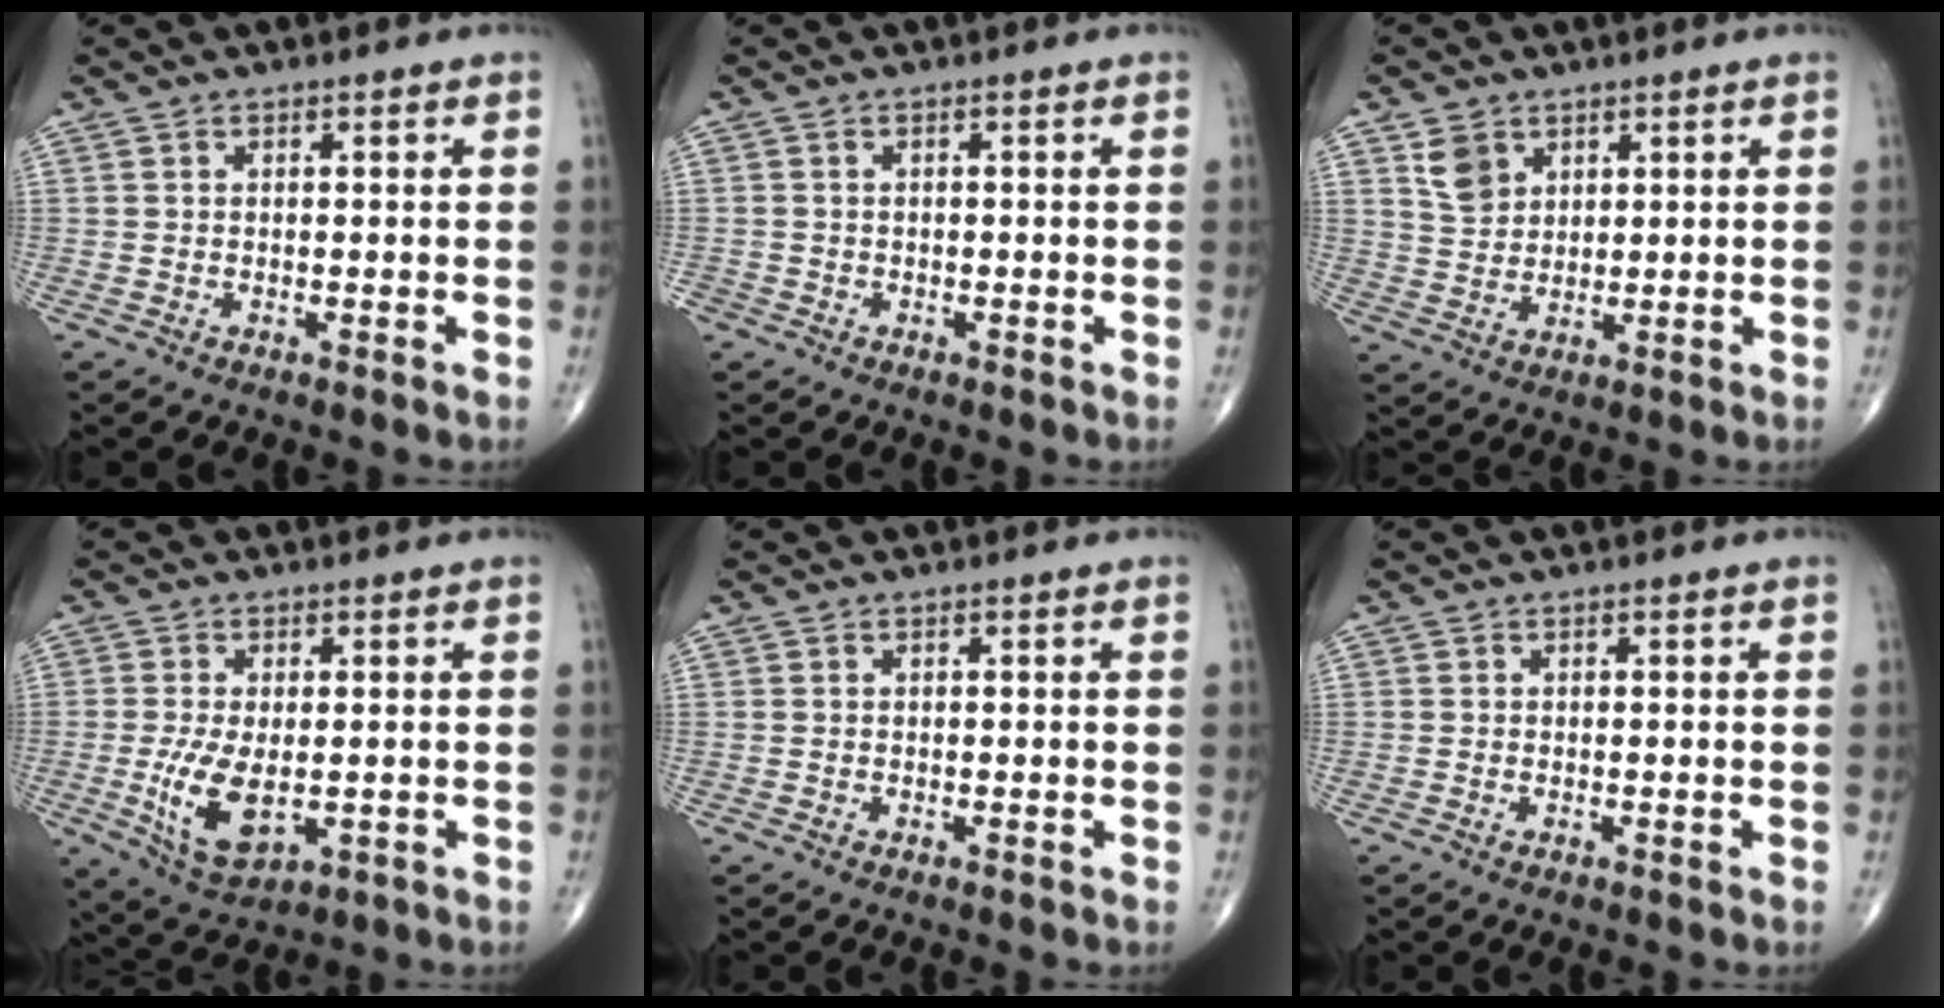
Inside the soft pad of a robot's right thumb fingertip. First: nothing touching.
{"total": 1.2, "force": [-0.7, 1.0, 0.1], "torque": [0.001, 0.003, -0.016]}
{"total": 5.3, "force": [2.8, 3.9, 2.2], "torque": [-0.024, -0.017, 0.058]}
{"total": 9.1, "force": [-1.4, 4.7, 7.7], "torque": [-0.143, -0.018, -0.014]}
{"total": 0.0}
{"total": 0.0}